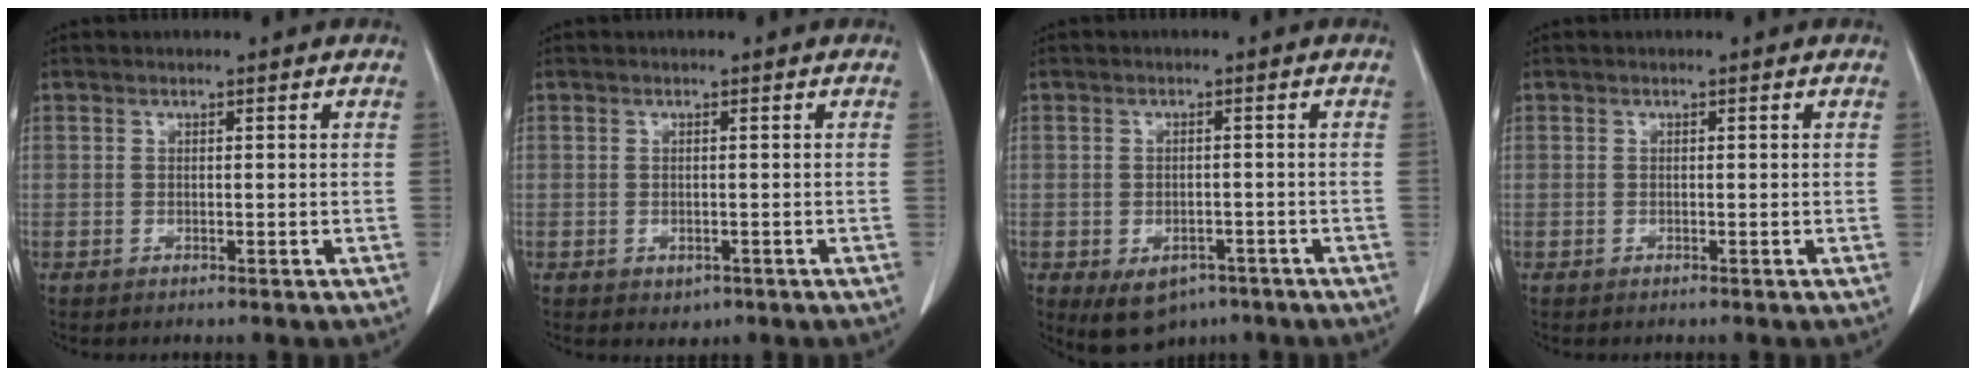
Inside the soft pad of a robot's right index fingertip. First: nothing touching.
{"total": 1.7, "force": [-0.8, 1.3, 0.8], "torque": [-0.010, 0.001, -0.002]}
{"total": 6.4, "force": [-3.7, 4.3, 2.9], "torque": [-0.043, 0.000, -0.044]}
{"total": 0.0}